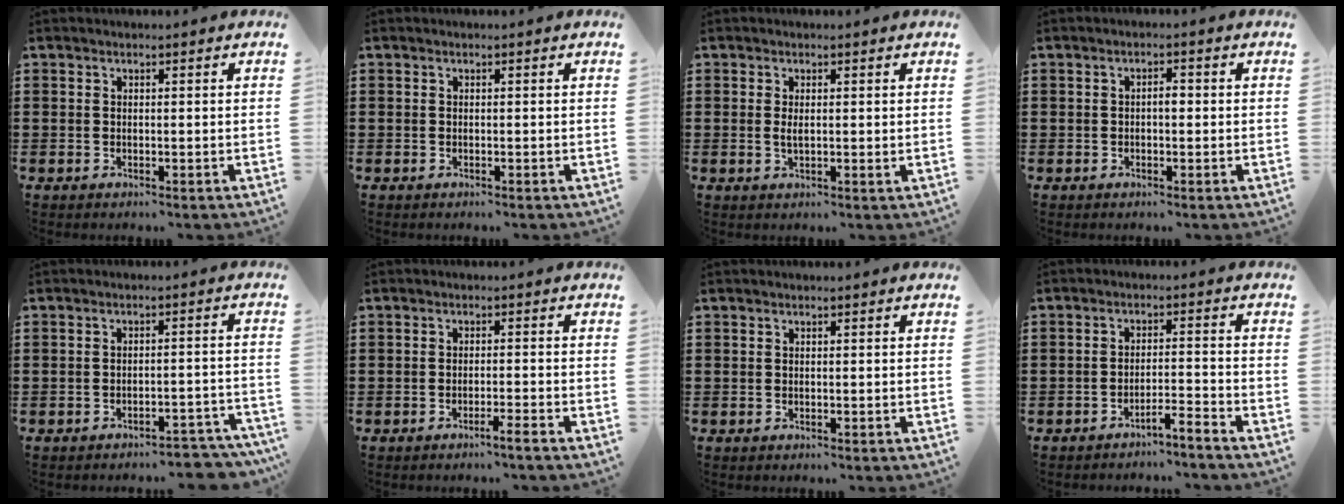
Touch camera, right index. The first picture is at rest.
{"total": 0.0}
{"total": 1.6, "force": [0.4, 0.5, 1.5], "torque": [-0.029, 0.002, 0.006]}
{"total": 1.7, "force": [-0.2, 0.6, 1.6], "torque": [-0.030, 0.002, -0.005]}
{"total": 3.5, "force": [-3.3, 0.2, 1.0], "torque": [-0.019, 0.001, -0.068]}
{"total": 1.9, "force": [-1.5, -0.3, 1.2], "torque": [-0.018, 0.001, -0.027]}
{"total": 0.0}
{"total": 3.3, "force": [-3.1, -0.6, 0.7], "torque": [-0.015, -0.002, -0.065]}